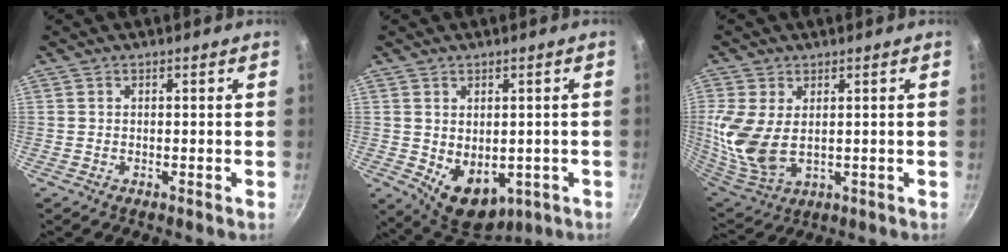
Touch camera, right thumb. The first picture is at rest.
{"total": 10.1, "force": [-1.6, 7.0, 7.1], "torque": [-0.079, -0.013, 0.003]}
{"total": 12.7, "force": [1.7, 7.7, 10.0], "torque": [-0.214, -0.019, 0.047]}